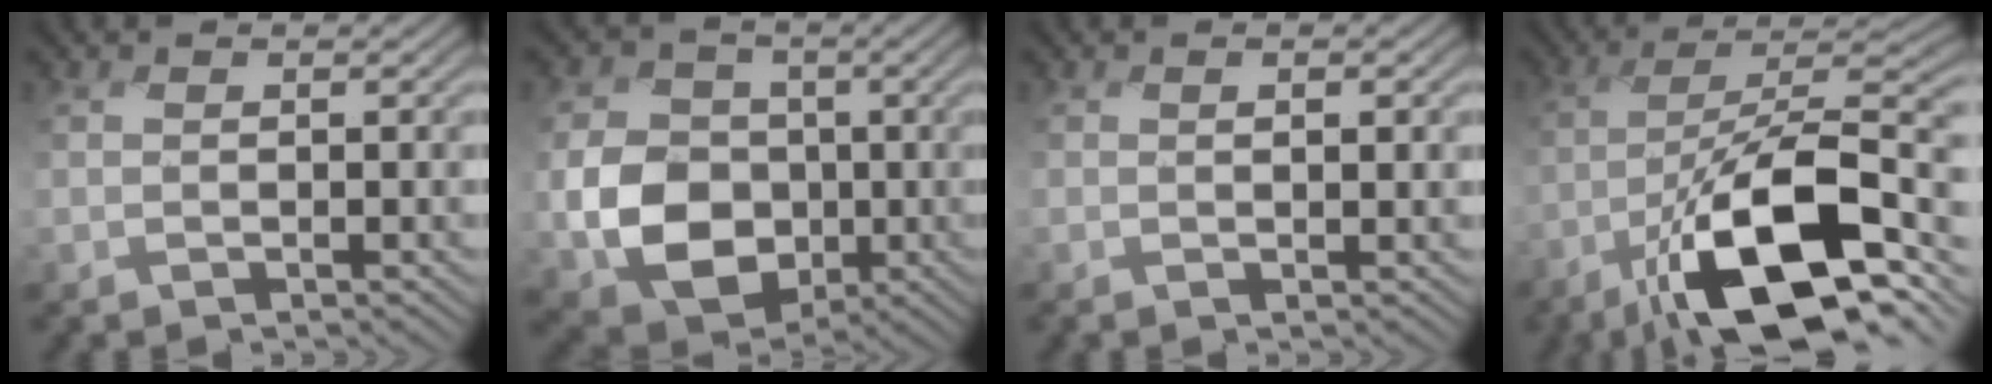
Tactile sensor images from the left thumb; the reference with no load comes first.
{"total": 10.7, "force": [-2.3, 8.6, 6.0], "torque": [-0.138, -0.020, -0.054]}
{"total": 1.1, "force": [0.4, 0.1, 1.1], "torque": [-0.010, 0.001, 0.000]}
{"total": 16.1, "force": [-8.2, 5.6, 12.6], "torque": [-0.207, -0.006, -0.159]}